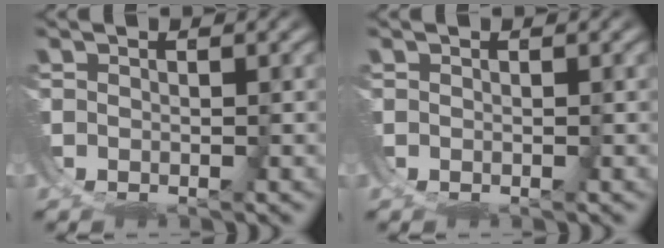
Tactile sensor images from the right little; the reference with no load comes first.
{"total": 0.0}